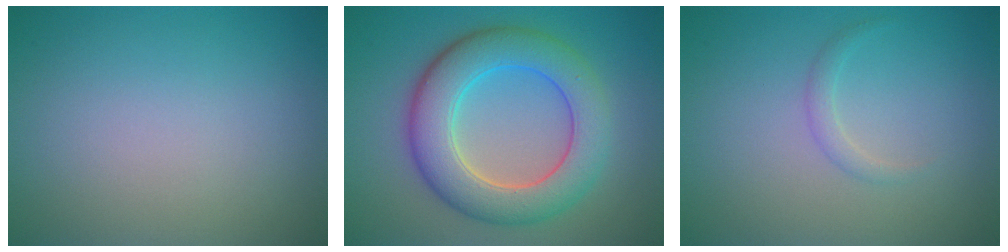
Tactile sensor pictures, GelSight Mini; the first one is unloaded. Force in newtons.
{"total": 7.9, "press": 7.8, "slide": 0.3}
{"total": 1.0, "press": 1.0, "slide": 0.1}